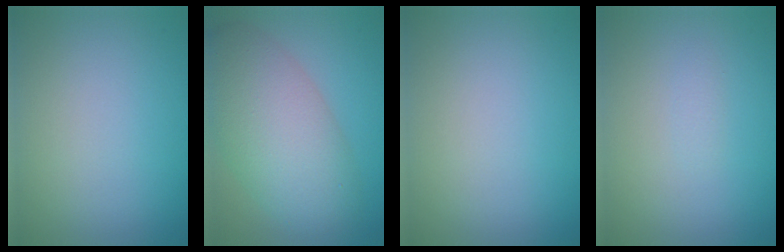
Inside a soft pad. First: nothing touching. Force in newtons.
{"total": 8.5, "press": 8.5, "slide": 0.2}
{"total": 0.0}
{"total": 0.6, "press": 0.6, "slide": 0.1}